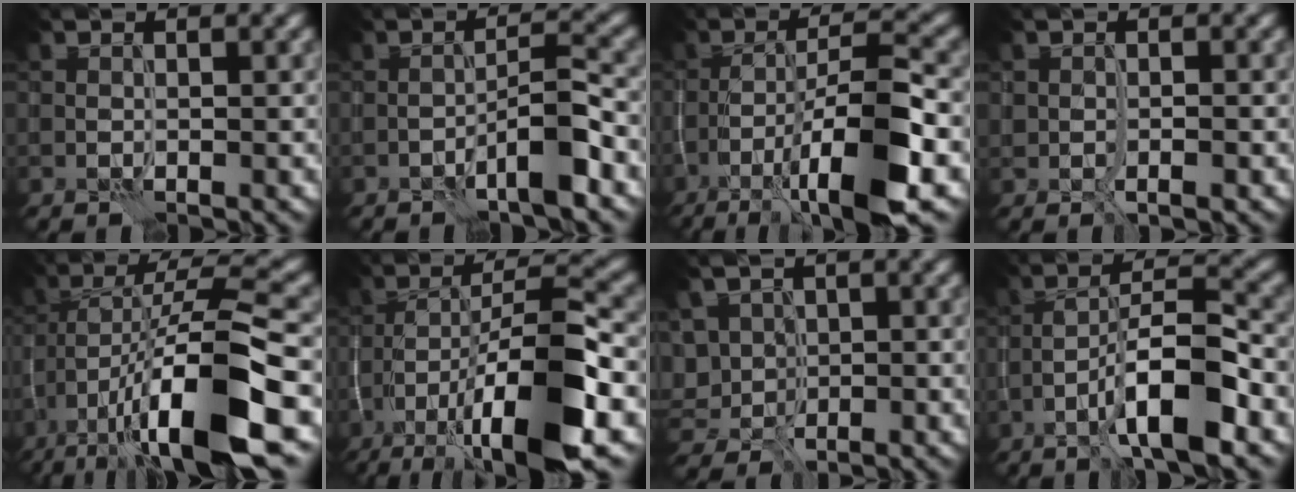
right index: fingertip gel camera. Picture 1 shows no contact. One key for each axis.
{"total": 3.8, "fx": -2.2, "fy": 0.3, "fz": 3.1, "tx": -0.049, "ty": 0.019, "tz": -0.042}
{"total": 10.2, "fx": -4.5, "fy": 2.3, "fz": 8.9, "tx": -0.144, "ty": 0.007, "tz": -0.080}
{"total": 1.6, "fx": -0.5, "fy": 1.0, "fz": 1.2, "tx": -0.022, "ty": -0.005, "tz": -0.004}
{"total": 13.4, "fx": -6.4, "fy": 3.5, "fz": 11.3, "tx": -0.205, "ty": 0.004, "tz": -0.103}
{"total": 12.9, "fx": -6.1, "fy": 3.4, "fz": 10.8, "tx": -0.193, "ty": 0.004, "tz": -0.104}
{"total": 3.0, "fx": 0.5, "fy": 2.7, "fz": 1.2, "tx": -0.035, "ty": 0.006, "tz": 0.021}
{"total": 7.8, "fx": -3.5, "fy": 1.6, "fz": 6.8, "tx": -0.111, "ty": 0.019, "tz": -0.064}